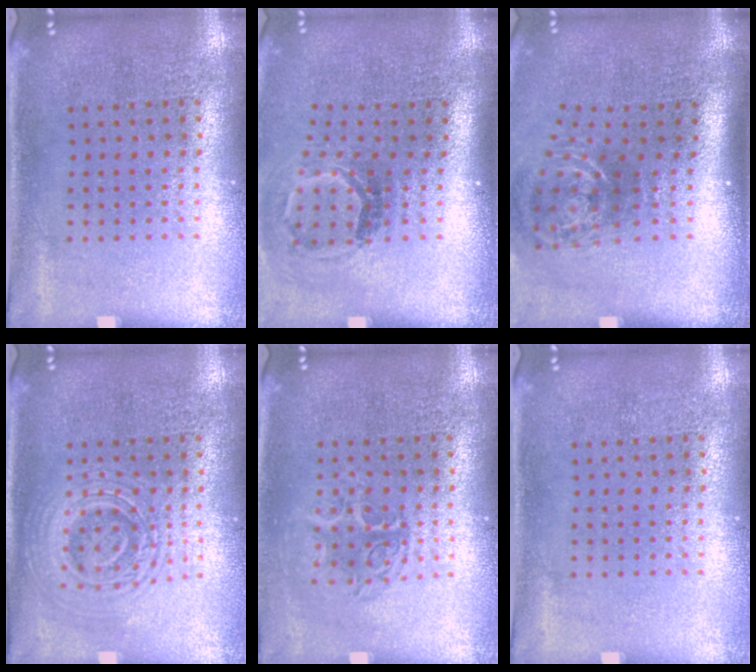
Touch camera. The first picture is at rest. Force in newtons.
{"total": 1.8, "press": 1.2, "slide": 1.4}
{"total": 2.0, "press": 1.3, "slide": 1.6}
{"total": 2.8, "press": 2.8, "slide": 0.5}
{"total": 1.2, "press": 1.1, "slide": 0.5}
{"total": 0.0}